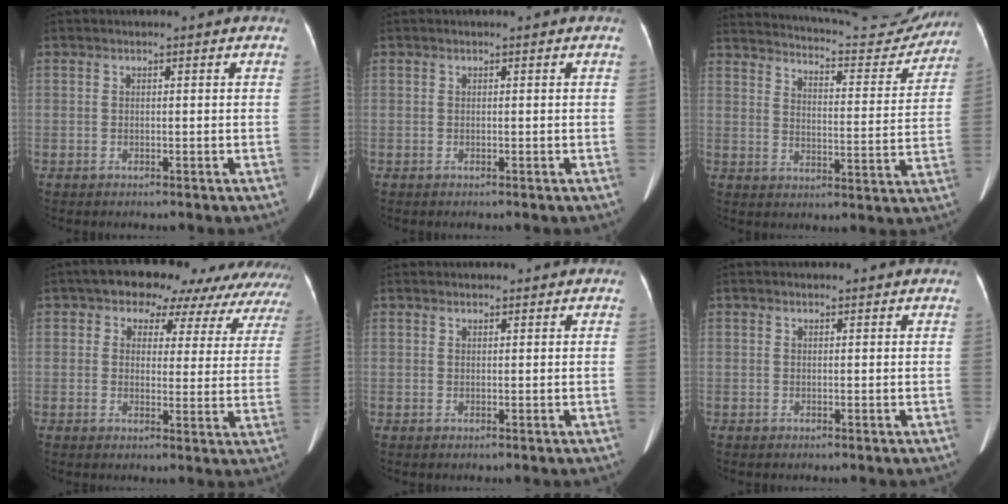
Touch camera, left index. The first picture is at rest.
{"total": 0.0}
{"total": 21.6, "force": [20.3, 3.3, 6.6], "torque": [-0.097, -0.045, 0.258]}
{"total": 15.4, "force": [13.2, 6.9, 3.8], "torque": [-0.001, 0.006, 0.121]}
{"total": 2.2, "force": [2.1, 0.6, 0.5], "torque": [-0.004, 0.006, 0.028]}
{"total": 2.5, "force": [2.3, 0.4, 0.8], "torque": [-0.011, 0.003, 0.024]}